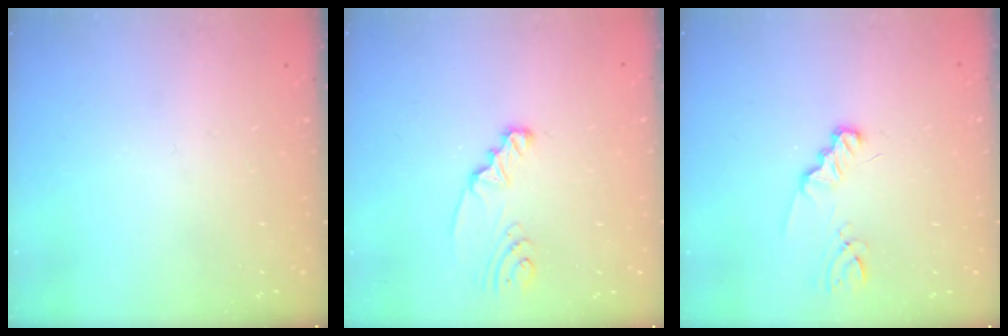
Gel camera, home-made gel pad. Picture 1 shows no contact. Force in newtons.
{"total": 2.4, "press": 2.4, "slide": 0.3}
{"total": 2.1, "press": 2.1, "slide": 0.3}